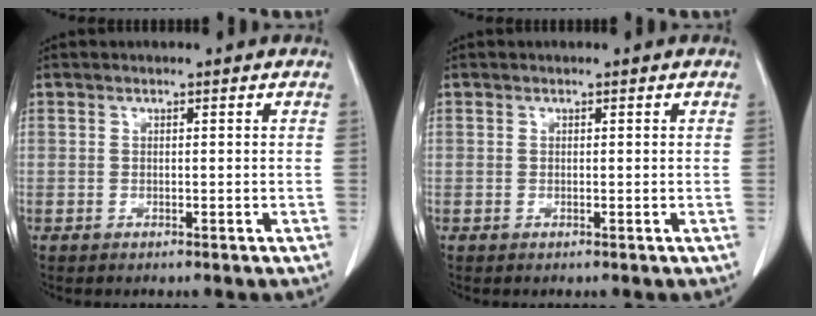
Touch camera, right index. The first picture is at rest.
{"total": 0.0}